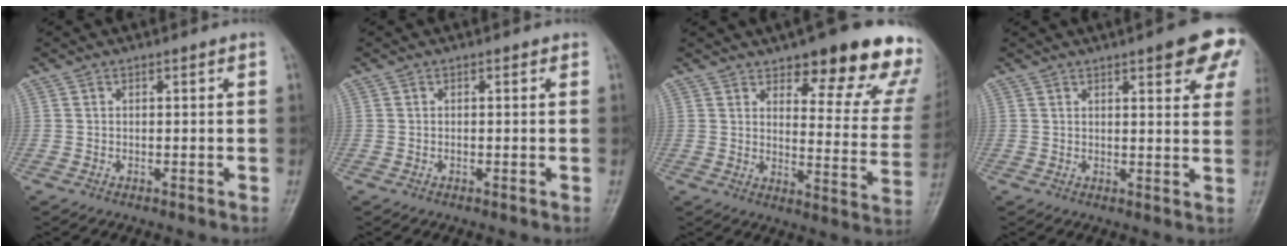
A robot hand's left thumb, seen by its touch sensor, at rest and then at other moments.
{"total": 0.0}
{"total": 20.8, "force": [14.4, 6.8, 13.4], "torque": [-0.118, -0.072, 0.174]}
{"total": 10.8, "force": [5.7, 3.1, 8.5], "torque": [-0.064, -0.015, 0.066]}